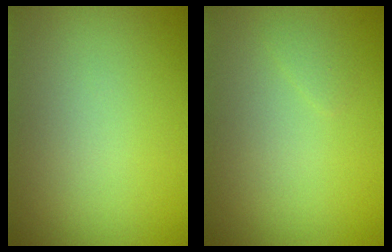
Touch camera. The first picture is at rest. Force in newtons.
{"total": 0.6, "press": 0.6, "slide": 0.1}